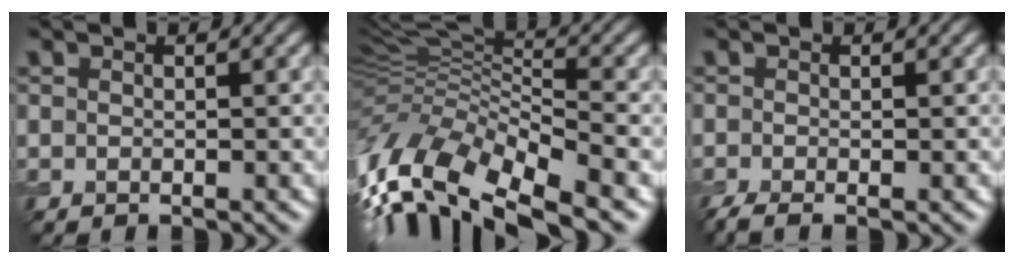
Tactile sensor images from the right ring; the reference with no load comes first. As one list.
[{"total": 12.5, "force": [-7.2, 4.4, 9.2], "torque": [-0.193, 0.017, -0.128]}, {"total": 1.8, "force": [-1.2, 0.4, 1.2], "torque": [-0.023, -0.005, -0.030]}]